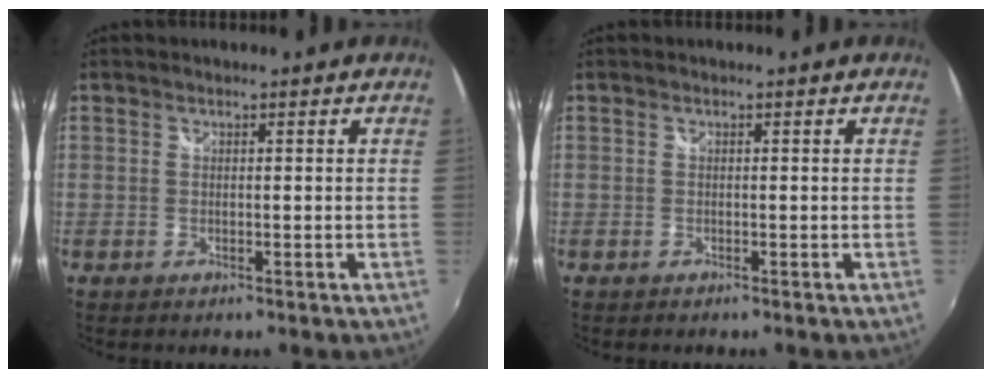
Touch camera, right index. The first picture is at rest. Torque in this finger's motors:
{"motor_torque": [0.06, -0.06, 0.05, 0.00]}